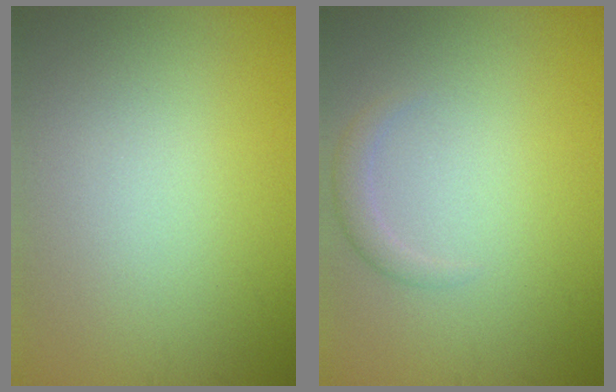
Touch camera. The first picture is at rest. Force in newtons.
{"total": 1.2, "press": 1.2, "slide": 0.0}